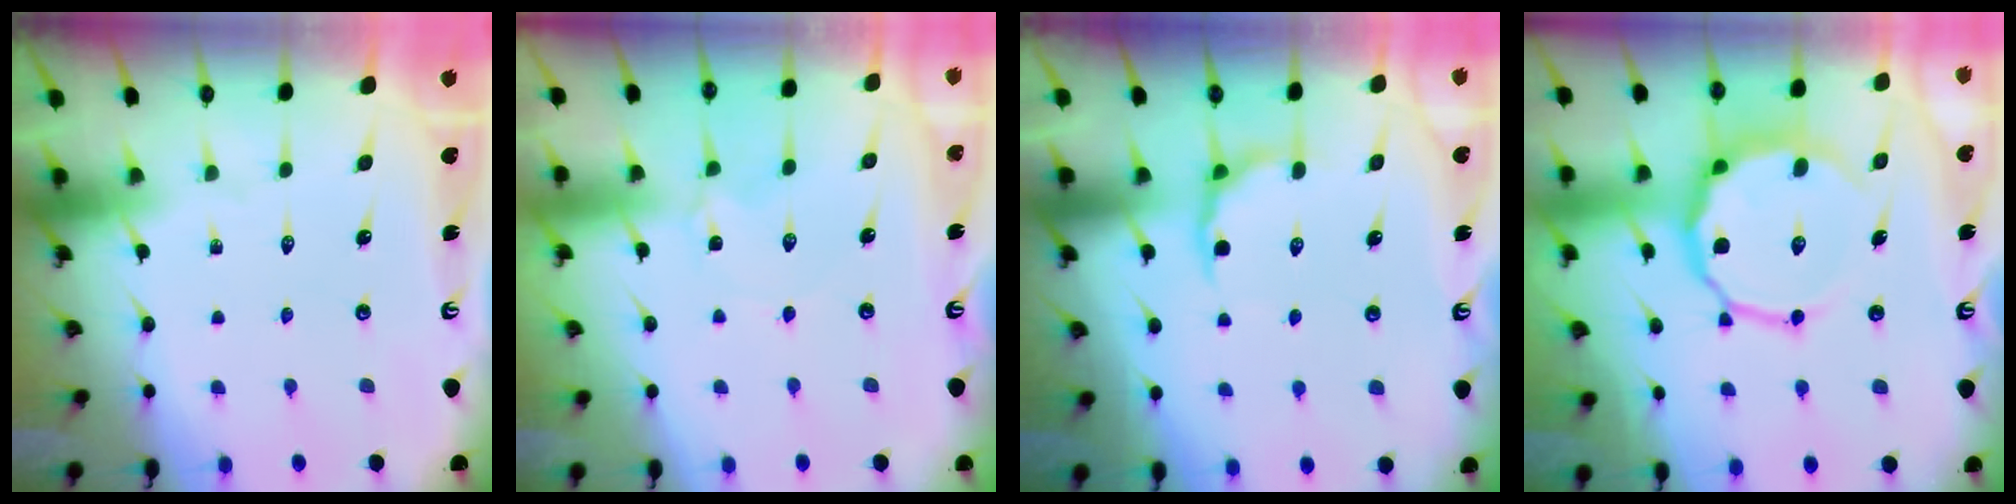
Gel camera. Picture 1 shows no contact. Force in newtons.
{"total": 2.5, "press": 2.5, "slide": 0.3}
{"total": 5.2, "press": 4.6, "slide": 2.4}
{"total": 11.9, "press": 11.7, "slide": 2.5}